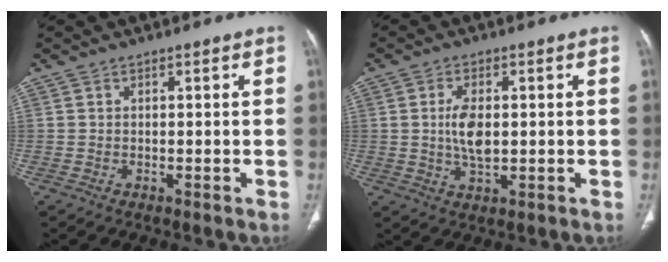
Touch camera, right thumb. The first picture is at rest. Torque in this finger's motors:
{"motor_torque": [1.71, 1.67, 0.91, -0.62, 0.13]}